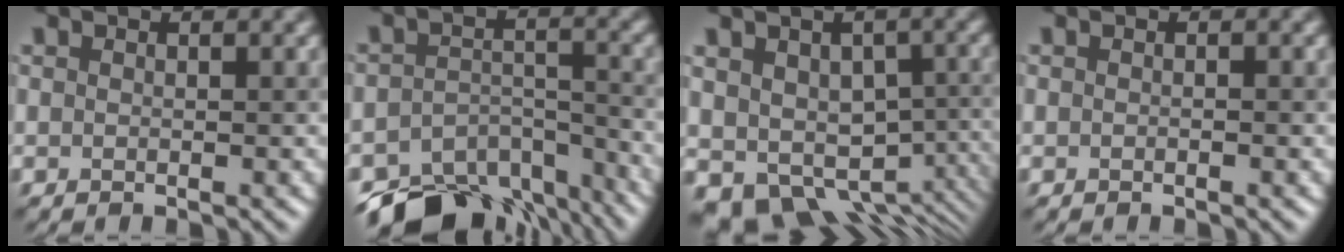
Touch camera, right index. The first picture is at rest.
{"total": 11.2, "force": [-9.0, 5.0, 4.1], "torque": [-0.067, -0.015, -0.127]}
{"total": 9.5, "force": [-4.2, 6.5, 5.5], "torque": [-0.082, -0.025, -0.051]}
{"total": 0.0}